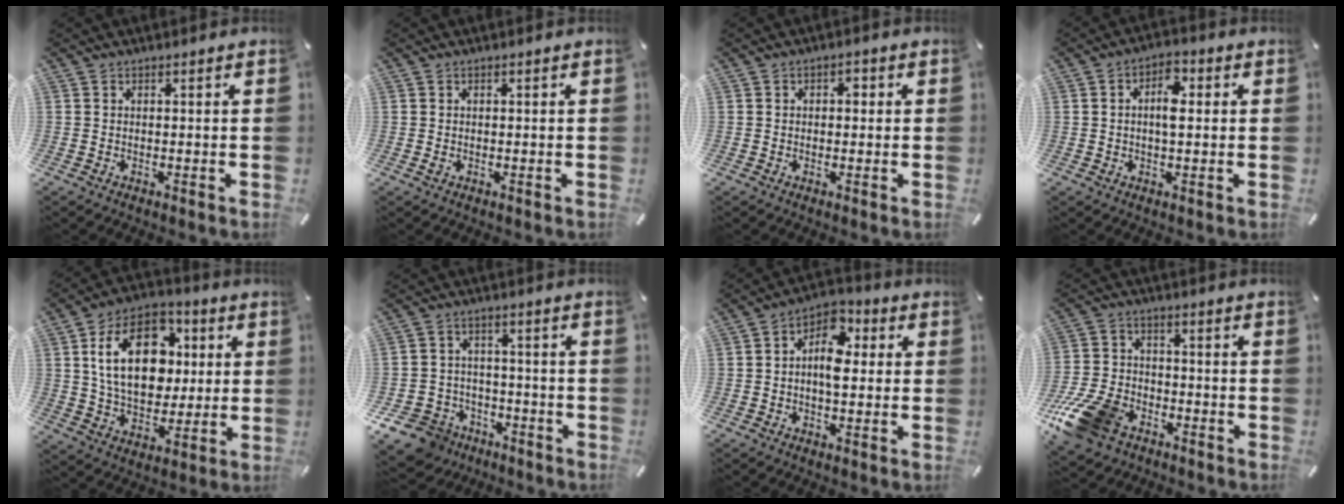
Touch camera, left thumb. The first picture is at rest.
{"total": 0.8, "force": [-0.1, 0.6, 0.5], "torque": [-0.009, 0.001, -0.002]}
{"total": 2.1, "force": [-0.3, 1.7, 1.1], "torque": [-0.015, 0.007, -0.012]}
{"total": 5.7, "force": [0.7, 3.0, 4.8], "torque": [-0.070, 0.002, 0.005]}
{"total": 19.2, "force": [3.5, 13.5, 13.2], "torque": [-0.235, 0.010, 0.061]}
{"total": 9.6, "force": [-6.1, 7.1, 2.2], "torque": [-0.062, 0.042, -0.113]}
{"total": 8.6, "force": [0.7, 5.6, 6.5], "torque": [-0.095, -0.004, 0.009]}
{"total": 13.8, "force": [-8.0, 8.9, 6.9], "torque": [-0.140, 0.051, -0.143]}